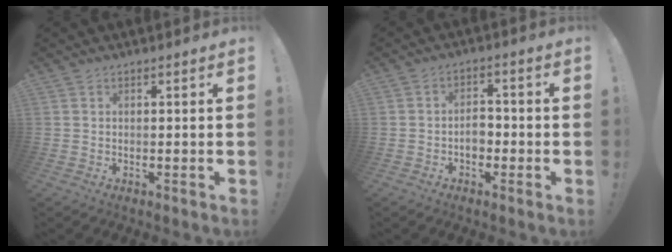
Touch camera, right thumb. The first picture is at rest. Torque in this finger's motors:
{"motor_torque": [0.62, 0.61, 0.26, -0.33, 0.17]}